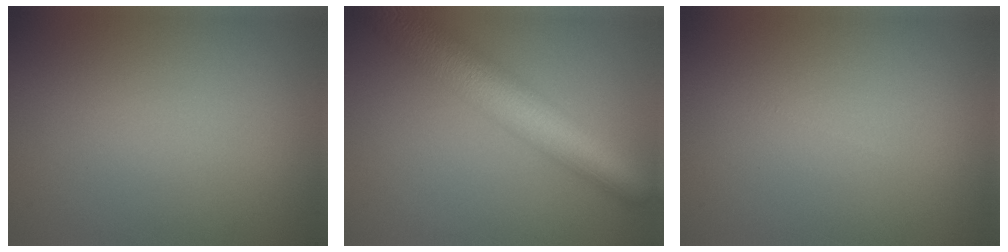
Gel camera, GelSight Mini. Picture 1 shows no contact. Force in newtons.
{"total": 8.7, "press": 8.7, "slide": 0.2}
{"total": 0.0}